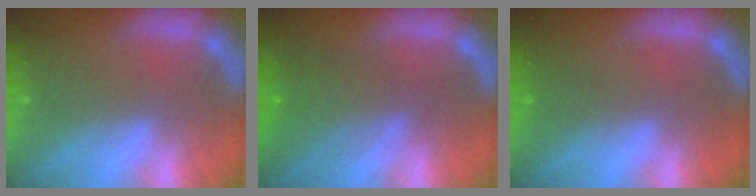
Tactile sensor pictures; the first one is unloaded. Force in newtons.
{"total": 5.0}
{"total": 1.0}